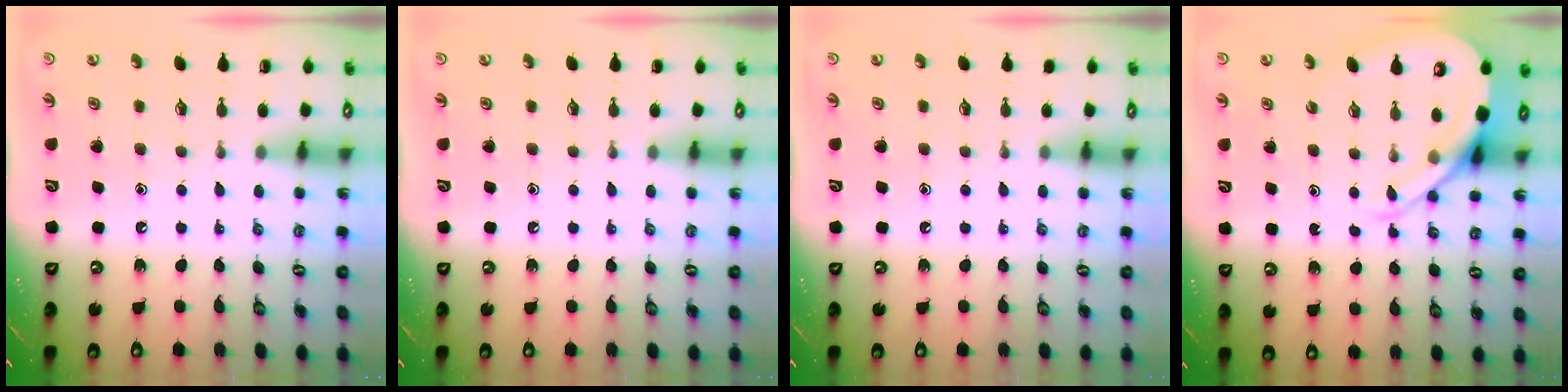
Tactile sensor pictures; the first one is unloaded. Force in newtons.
{"total": 0.0}
{"total": 0.0}
{"total": 9.2, "press": 9.2, "slide": 0.9}